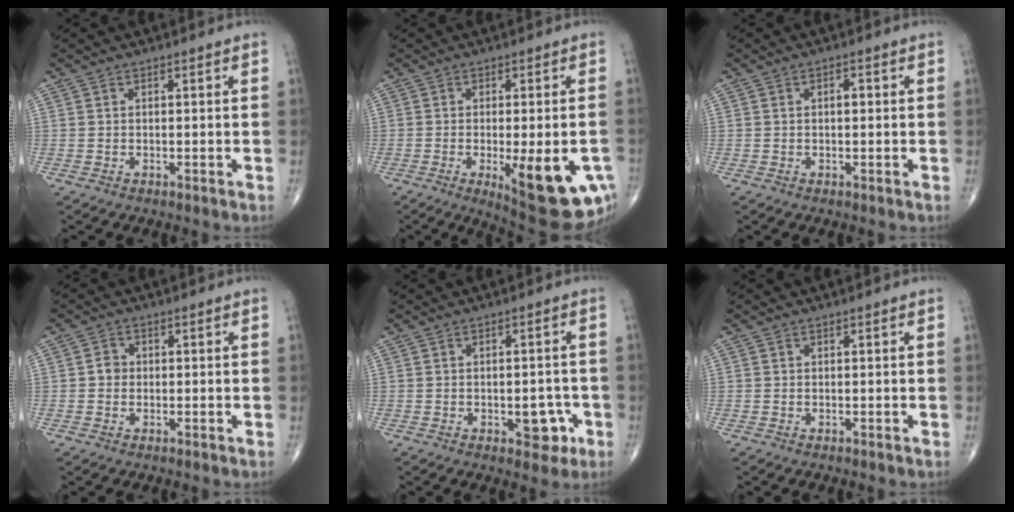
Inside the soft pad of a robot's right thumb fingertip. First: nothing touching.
{"total": 15.7, "force": [-5.0, 4.8, 14.0], "torque": [-0.145, -0.006, -0.049]}
{"total": 1.2, "force": [0.1, 0.6, 1.0], "torque": [-0.013, 0.003, -0.001]}
{"total": 2.0, "force": [-0.1, 1.9, 0.8], "torque": [-0.001, 0.006, -0.007]}
{"total": 5.5, "force": [-1.9, 3.1, 4.1], "torque": [-0.026, 0.012, -0.020]}
{"total": 0.0}